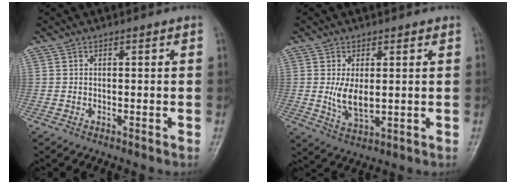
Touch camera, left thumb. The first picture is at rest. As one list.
[{"total": 5.9, "force": [0.5, 3.2, 5.0], "torque": [-0.085, -0.016, 0.018]}]